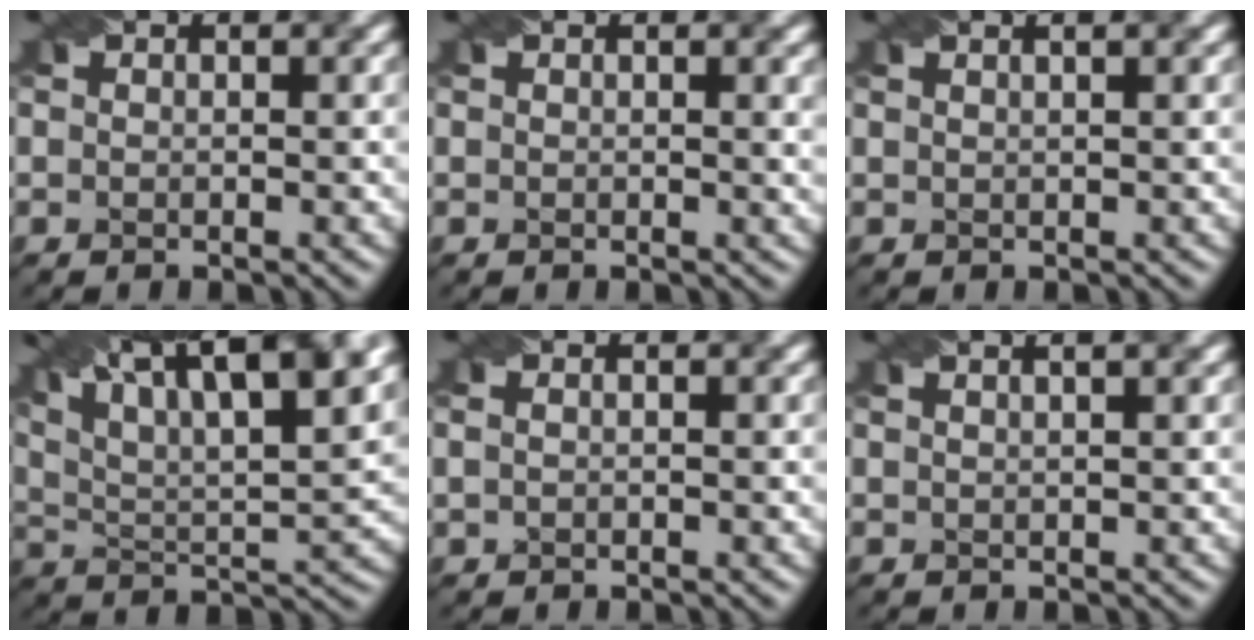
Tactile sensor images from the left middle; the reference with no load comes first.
{"total": 1.2, "force": [0.5, 0.3, 1.0], "torque": [-0.010, 0.000, 0.008]}
{"total": 3.3, "force": [1.8, 1.7, 2.1], "torque": [-0.007, 0.021, -0.005]}
{"total": 15.9, "force": [9.9, 5.3, 11.3], "torque": [-0.194, 0.038, 0.137]}
{"total": 1.8, "force": [0.6, 1.2, 1.2], "torque": [-0.025, 0.010, -0.002]}
{"total": 4.0, "force": [2.3, 2.0, 2.7], "torque": [-0.008, 0.032, -0.004]}